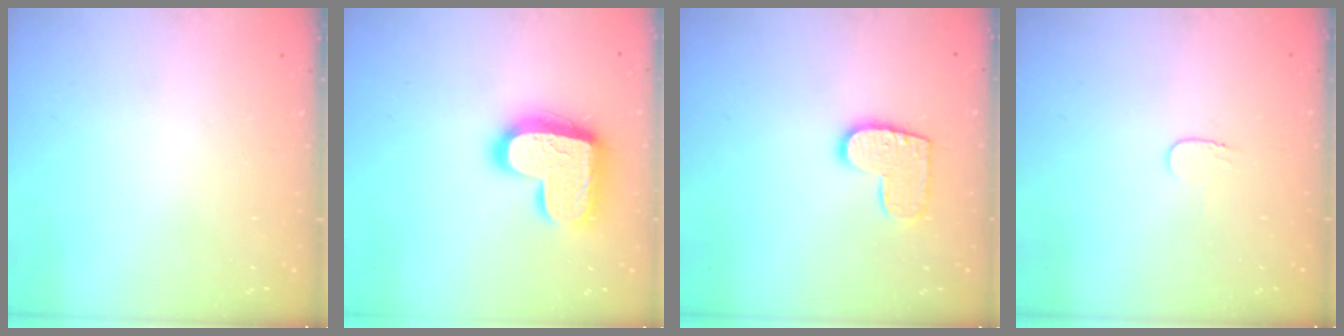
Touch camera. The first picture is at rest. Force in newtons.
{"total": 19.4, "press": 19.3, "slide": 1.4}
{"total": 10.2, "press": 10.1, "slide": 0.5}
{"total": 3.5, "press": 3.5, "slide": 0.4}